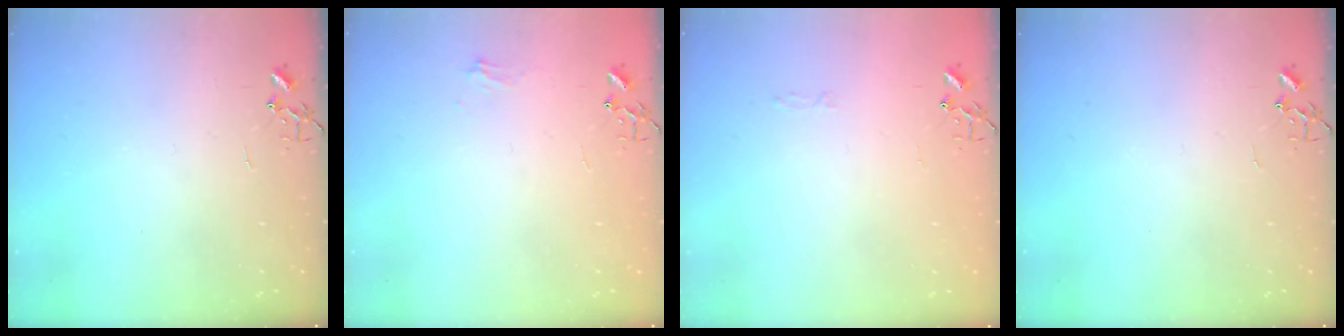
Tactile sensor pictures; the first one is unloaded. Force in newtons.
{"total": 6.1, "press": 6.1, "slide": 0.7}
{"total": 2.8, "press": 2.8, "slide": 0.4}
{"total": 0.0}